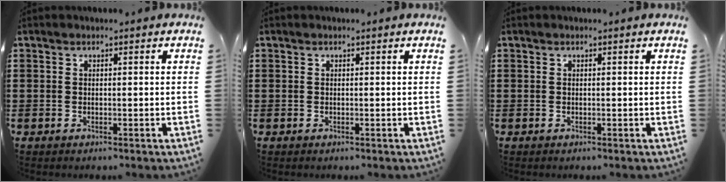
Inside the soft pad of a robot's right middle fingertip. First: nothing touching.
{"total": 0.0}
{"total": 0.0}